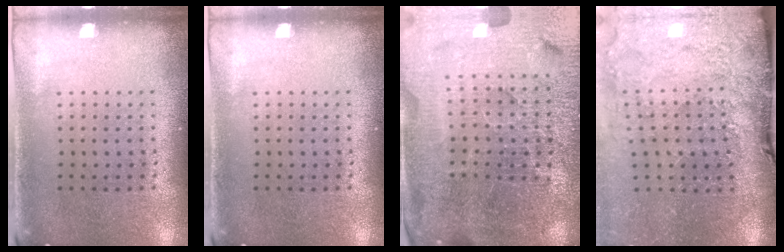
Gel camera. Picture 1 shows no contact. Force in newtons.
{"total": 0.0}
{"total": 5.8, "press": 5.3, "slide": 2.4}
{"total": 3.9, "press": 3.3, "slide": 2.2}